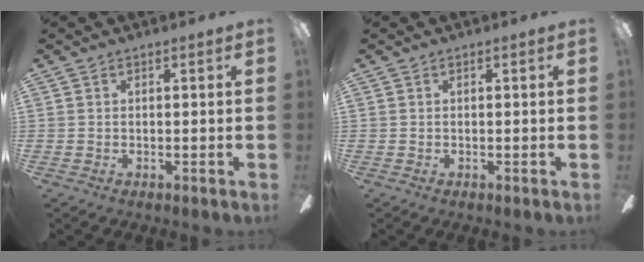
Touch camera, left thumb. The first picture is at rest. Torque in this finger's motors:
{"motor_torque": [0.00, 0.00, 0.00, 0.00, 0.00]}